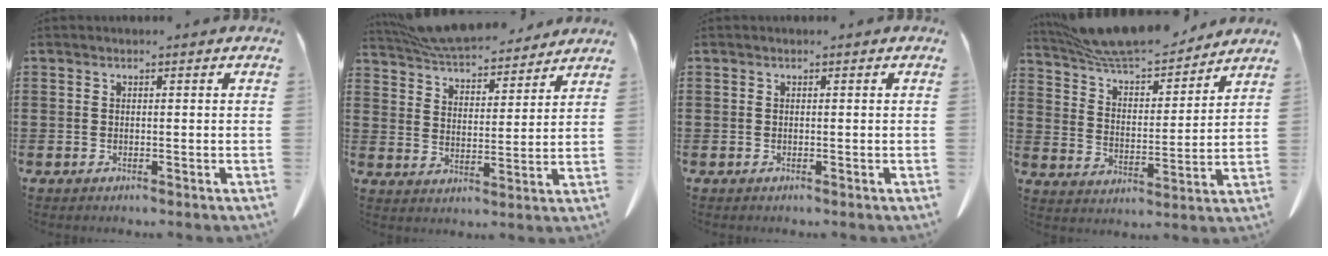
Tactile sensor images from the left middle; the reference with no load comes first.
{"total": 6.8, "force": [6.6, 1.1, 1.6], "torque": [-0.060, -0.034, 0.118]}
{"total": 0.0}
{"total": 7.9, "force": [7.4, 1.1, 2.4], "torque": [-0.080, -0.043, 0.133]}